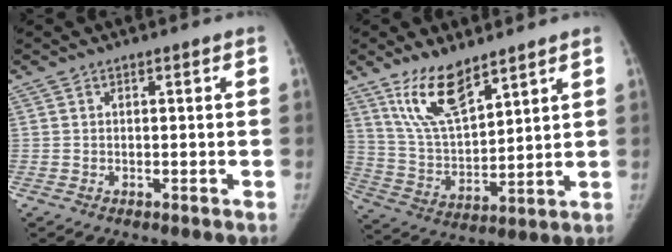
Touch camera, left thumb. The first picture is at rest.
{"total": 12.4, "force": [8.6, 4.3, 7.8], "torque": [-0.128, -0.050, 0.178]}